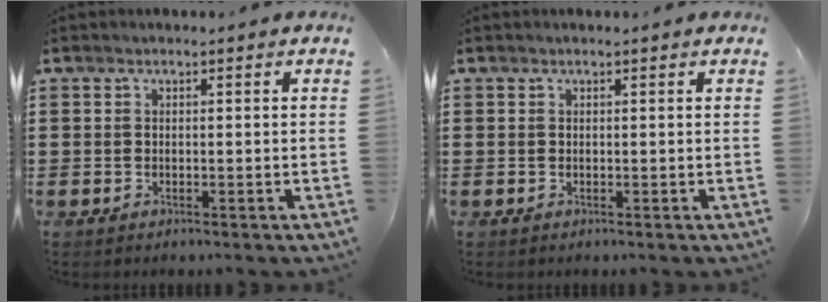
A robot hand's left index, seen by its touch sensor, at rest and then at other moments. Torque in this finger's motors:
{"motor_torque": [0.90, -0.17, -0.05, -0.01]}